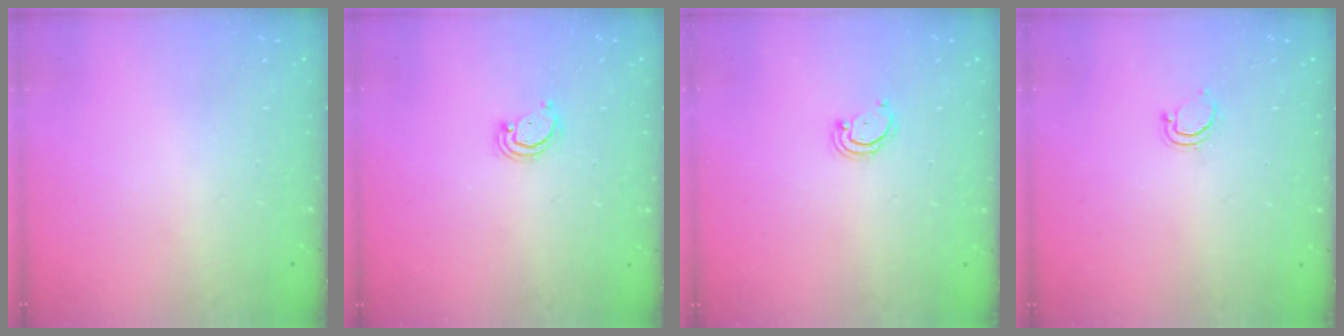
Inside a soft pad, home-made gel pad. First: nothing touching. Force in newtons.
{"total": 2.6, "press": 2.6, "slide": 0.3}
{"total": 2.4, "press": 2.4, "slide": 0.2}
{"total": 3.1, "press": 3.1, "slide": 0.2}